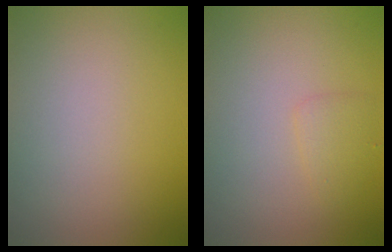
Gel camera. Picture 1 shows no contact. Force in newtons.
{"total": 1.3, "press": 1.3, "slide": 0.0}